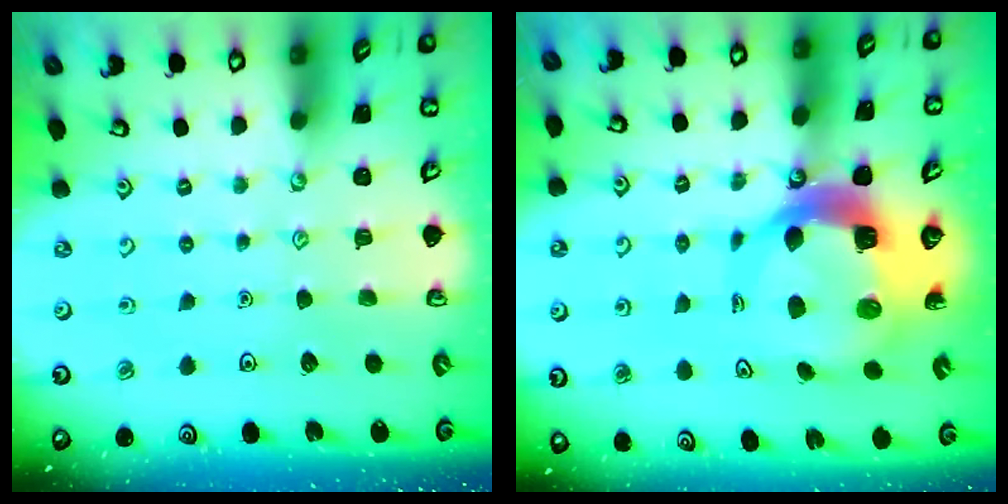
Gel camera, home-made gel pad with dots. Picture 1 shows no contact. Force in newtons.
{"total": 11.8, "press": 11.6, "slide": 1.8}